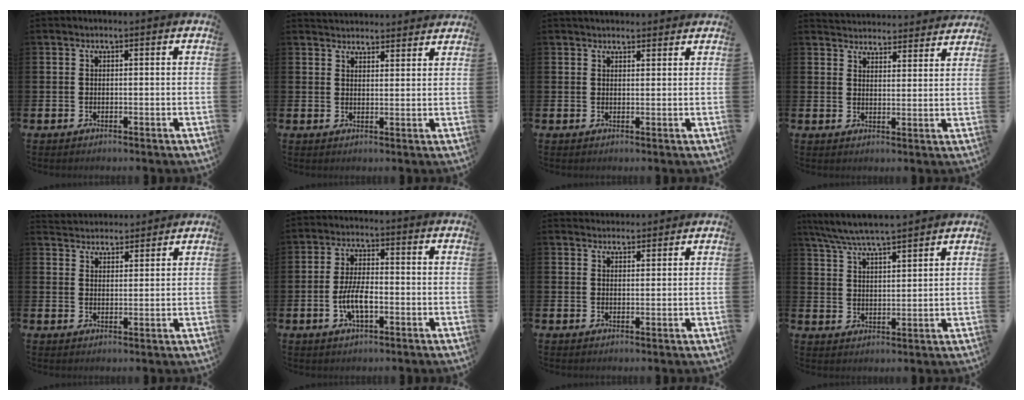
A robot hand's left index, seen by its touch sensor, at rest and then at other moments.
{"total": 3.1, "force": [3.1, 0.5, -0.1], "torque": [0.008, -0.022, 0.054]}
{"total": 1.9, "force": [1.8, 0.5, 0.1], "torque": [0.006, -0.009, 0.031]}
{"total": 4.3, "force": [4.2, 0.6, -0.3], "torque": [-0.004, -0.032, 0.076]}
{"total": 3.7, "force": [3.6, 0.8, -0.5], "torque": [-0.006, -0.015, 0.066]}
{"total": 5.1, "force": [-1.3, 2.0, 4.5], "torque": [-0.086, -0.001, -0.028]}
{"total": 2.4, "force": [2.3, 0.6, 0.0], "torque": [0.007, -0.013, 0.040]}
{"total": 6.4, "force": [6.1, 0.3, 1.9], "torque": [-0.060, -0.029, 0.110]}